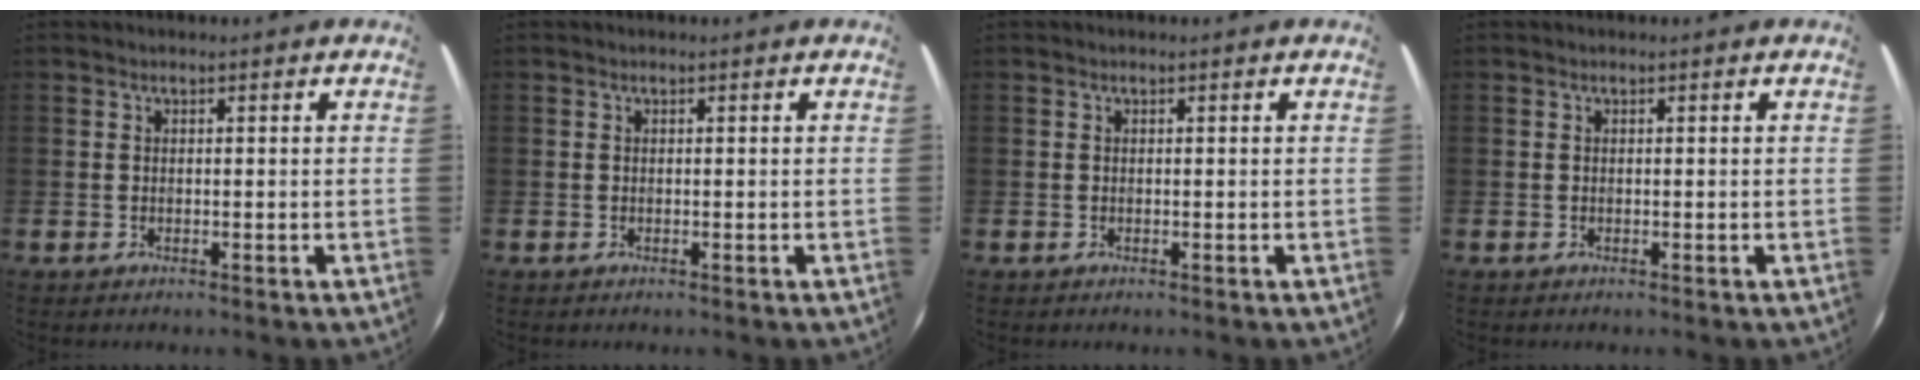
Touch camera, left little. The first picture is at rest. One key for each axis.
{"total": 0.0}
{"total": 0.0}
{"total": 0.0}